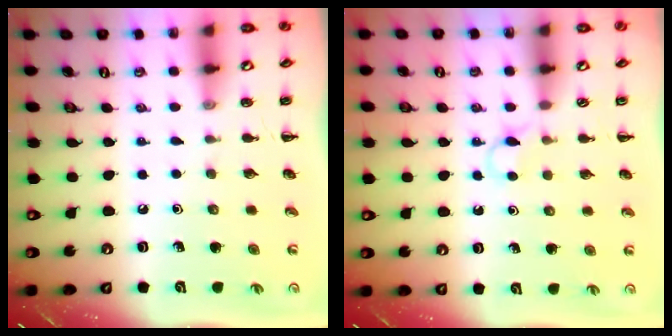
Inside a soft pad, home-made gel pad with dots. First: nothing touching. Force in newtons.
{"total": 2.8, "press": 2.7, "slide": 0.8}